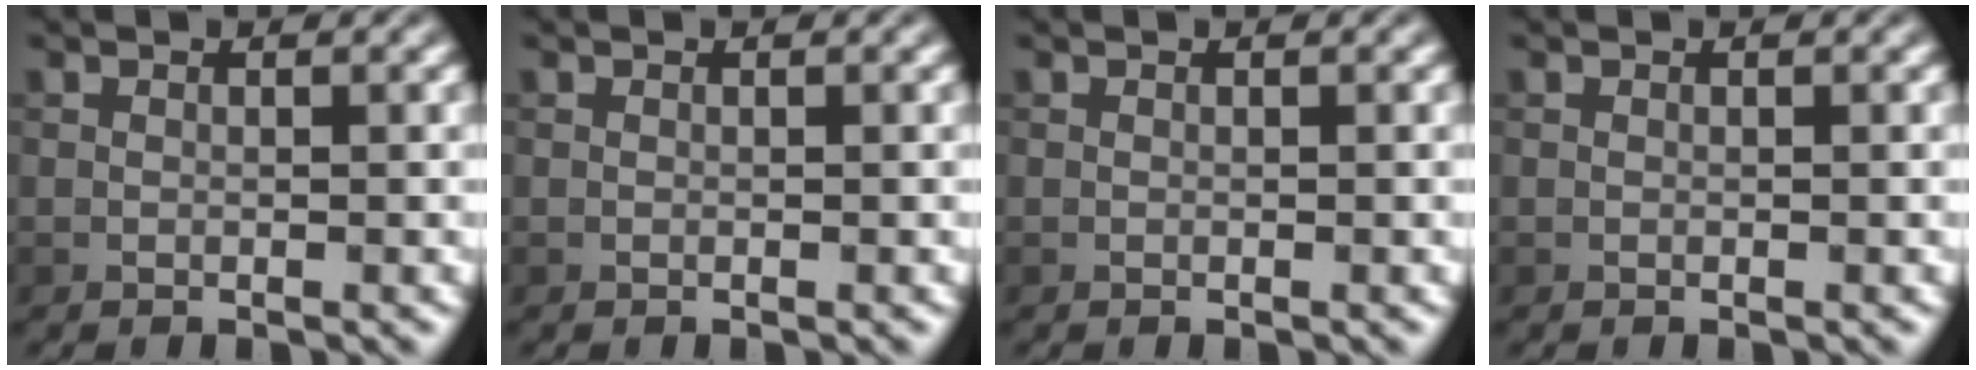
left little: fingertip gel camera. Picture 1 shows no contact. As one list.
[{"total": 0.0}, {"total": 0.0}, {"total": 0.0}]